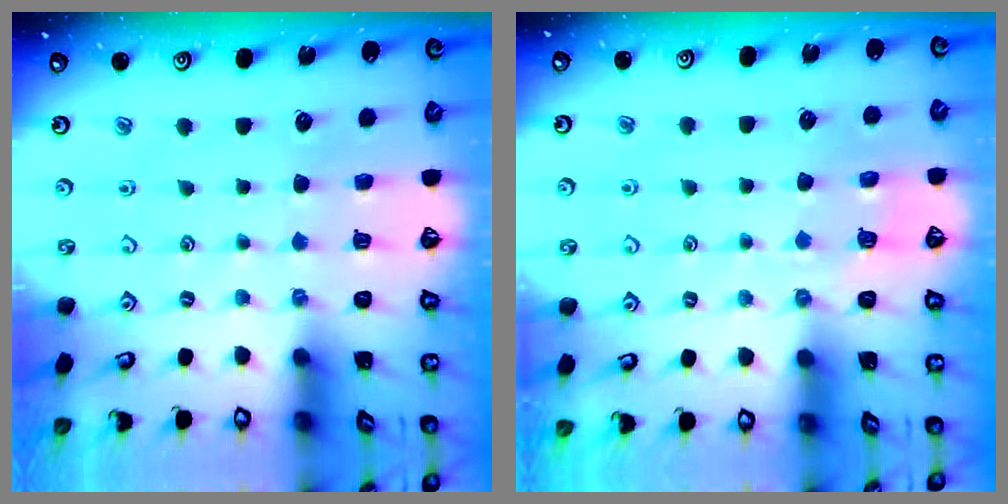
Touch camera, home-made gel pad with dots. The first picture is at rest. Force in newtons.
{"total": 3.0, "press": 2.6, "slide": 1.5}